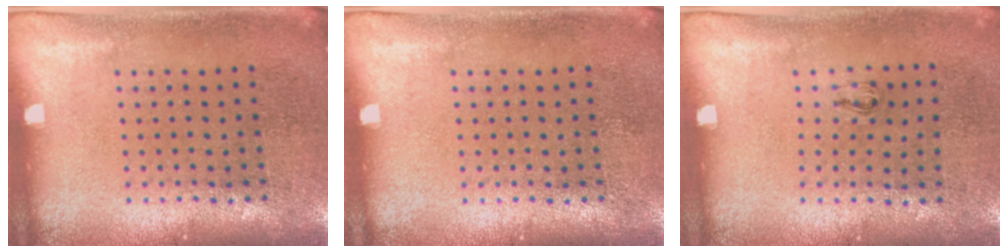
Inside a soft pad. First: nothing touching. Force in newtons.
{"total": 0.0}
{"total": 0.6, "press": 0.2, "slide": 0.5}